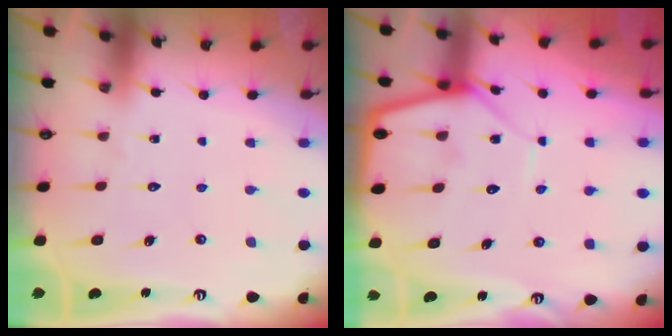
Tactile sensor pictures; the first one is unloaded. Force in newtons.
{"total": 9.6, "press": 9.5, "slide": 0.8}